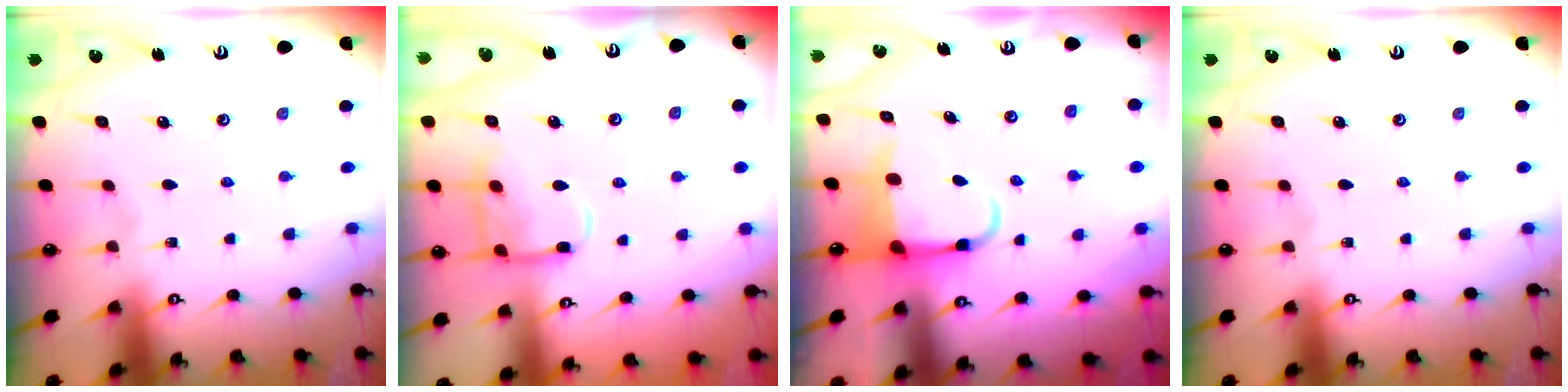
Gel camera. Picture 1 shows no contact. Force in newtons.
{"total": 11.2, "press": 11.1, "slide": 1.2}
{"total": 5.1, "press": 5.0, "slide": 1.1}
{"total": 0.0}